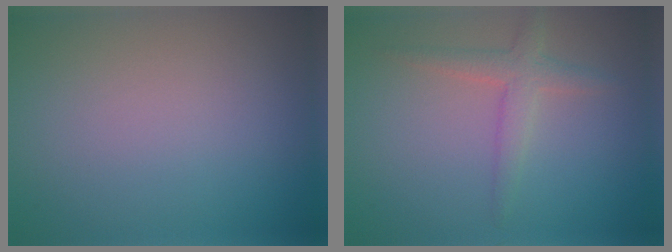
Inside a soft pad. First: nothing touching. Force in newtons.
{"total": 2.5, "press": 2.5, "slide": 0.2}